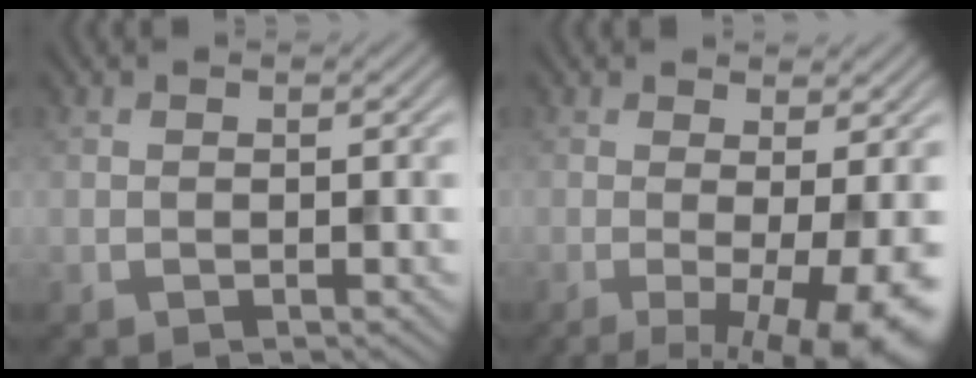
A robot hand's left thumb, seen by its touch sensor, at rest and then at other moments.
{"total": 9.7, "force": [-2.5, 2.4, 9.1], "torque": [-0.124, -0.006, -0.027]}